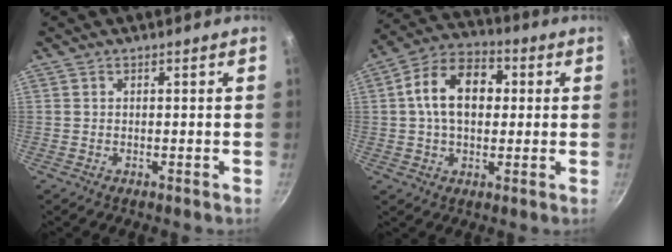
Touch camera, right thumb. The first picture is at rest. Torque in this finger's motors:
{"motor_torque": [-0.31, 1.42, 1.29, -0.07, 0.13]}